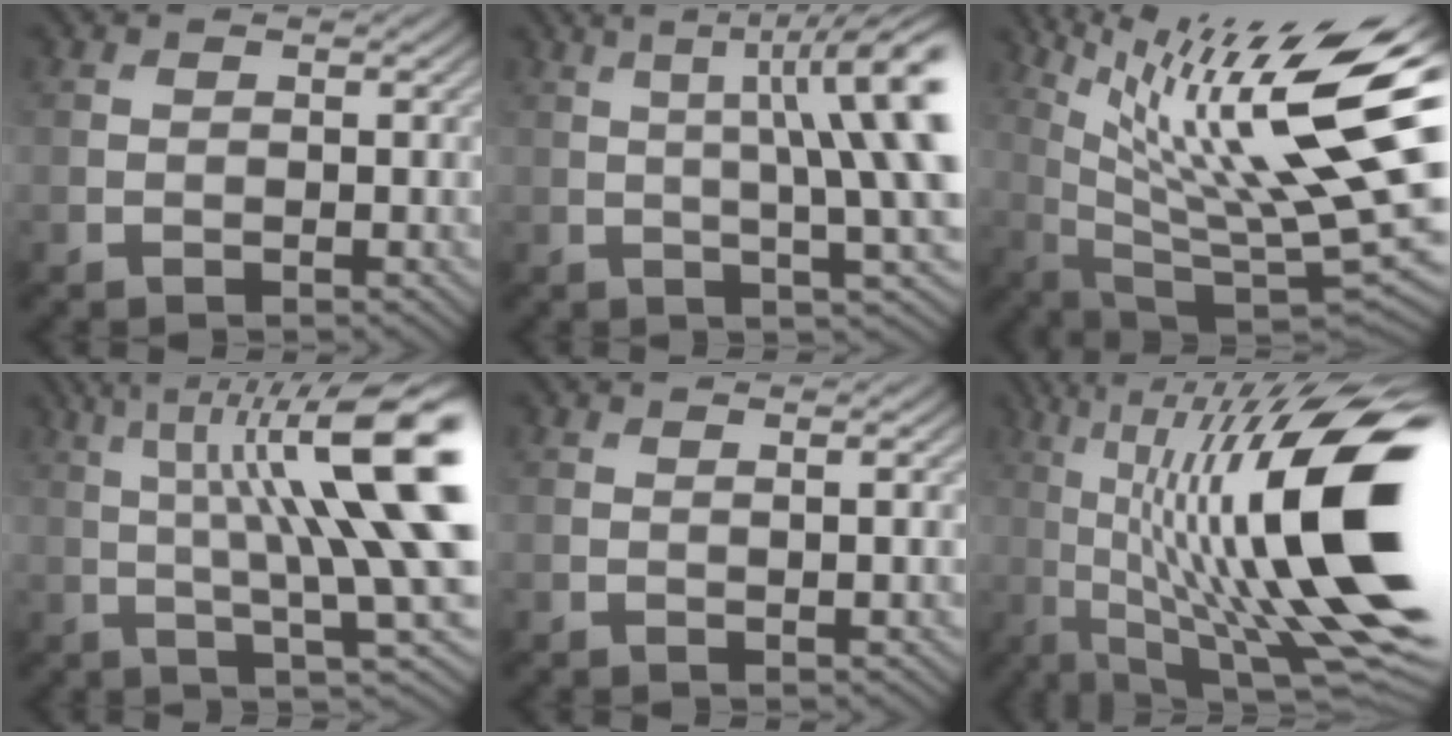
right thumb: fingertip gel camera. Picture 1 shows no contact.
{"total": 12.7, "force": [2.3, 2.9, 12.2], "torque": [-0.153, 0.014, 0.041]}
{"total": 19.2, "force": [8.0, 4.4, 16.9], "torque": [-0.280, 0.011, 0.155]}
{"total": 15.8, "force": [3.9, 3.6, 14.9], "torque": [-0.231, 0.015, 0.076]}
{"total": 1.8, "force": [0.4, 0.5, 1.7], "torque": [-0.020, 0.009, 0.006]}
{"total": 20.2, "force": [1.6, 5.7, 19.3], "torque": [-0.310, 0.031, 0.044]}